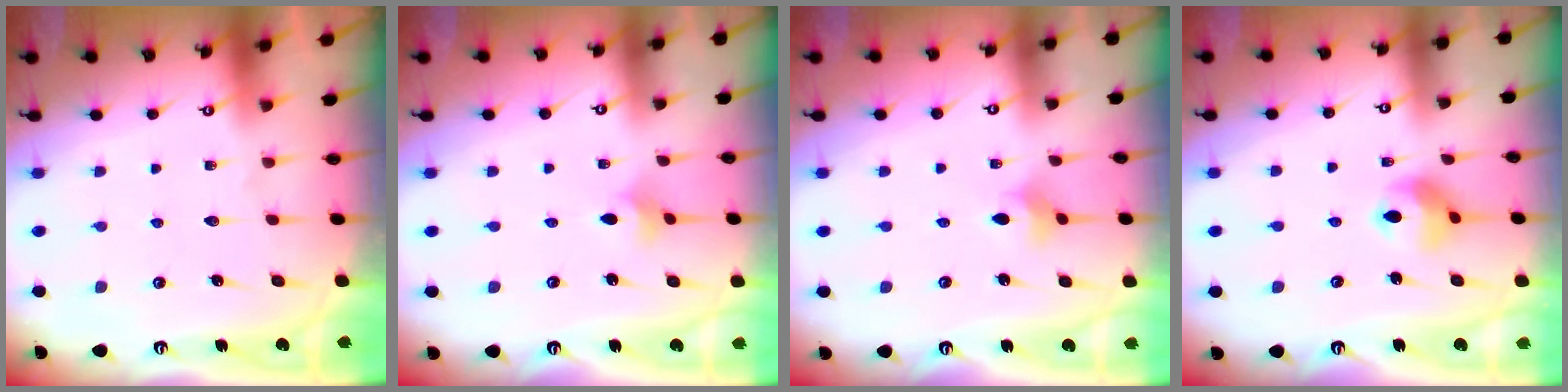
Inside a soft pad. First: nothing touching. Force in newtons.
{"total": 2.5, "press": 2.4, "slide": 0.6}
{"total": 3.3, "press": 3.2, "slide": 0.6}
{"total": 9.0, "press": 8.9, "slide": 1.6}